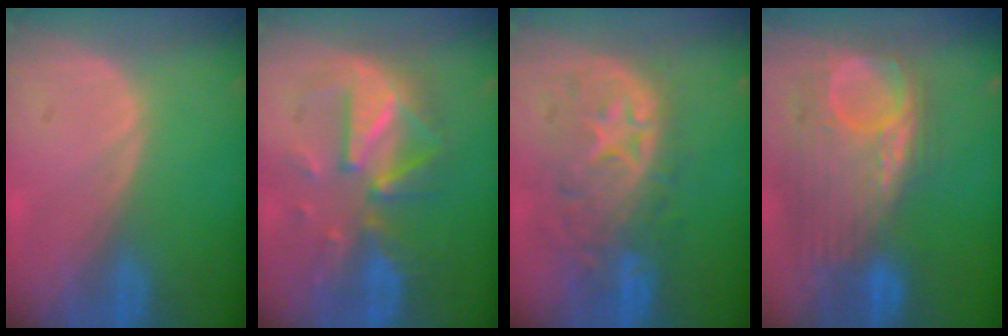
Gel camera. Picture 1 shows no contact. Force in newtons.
{"total": 9.1, "press": 9.1, "slide": 0.5}
{"total": 10.4, "press": 9.4, "slide": 4.3}
{"total": 11.8, "press": 10.6, "slide": 5.1}